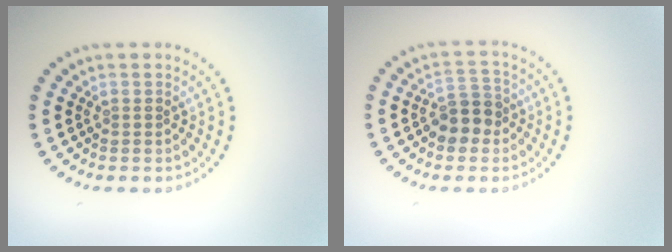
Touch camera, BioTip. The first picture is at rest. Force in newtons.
{"total": 3.4, "press": 3.2, "slide": 1.2}